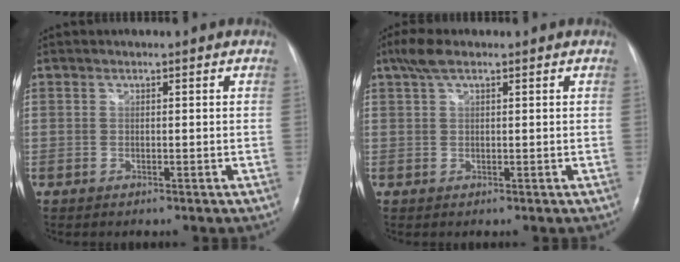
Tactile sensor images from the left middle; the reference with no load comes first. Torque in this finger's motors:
{"motor_torque": [0.65, -0.06, -0.02, 0.10]}